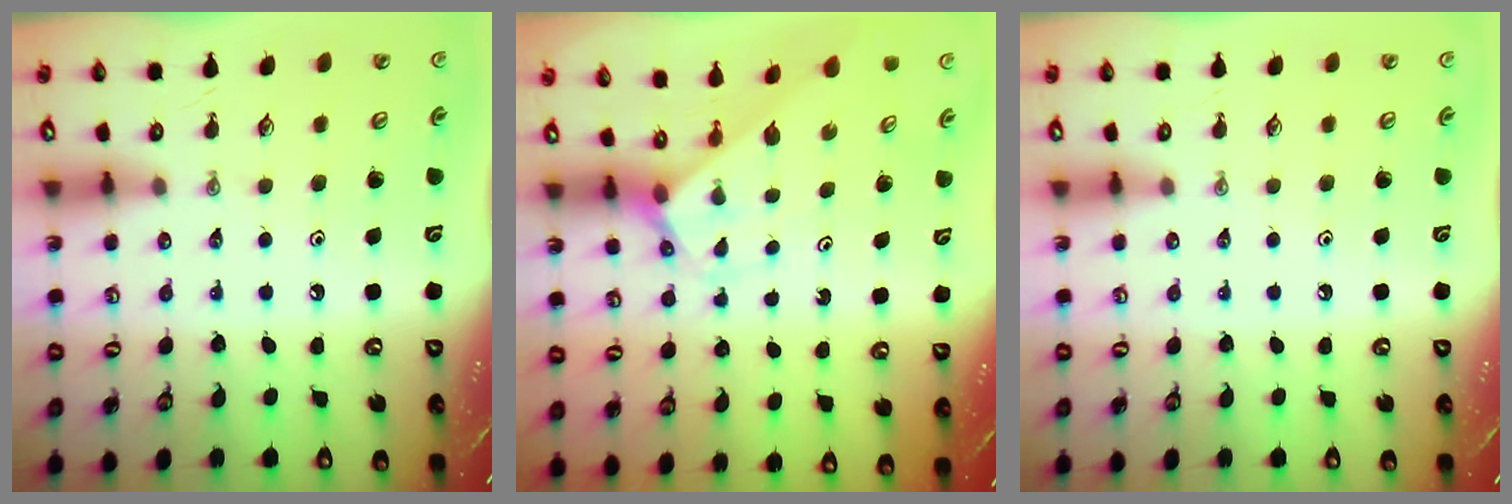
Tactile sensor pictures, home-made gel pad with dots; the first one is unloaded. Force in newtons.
{"total": 2.2, "press": 2.2, "slide": 0.2}
{"total": 0.0}